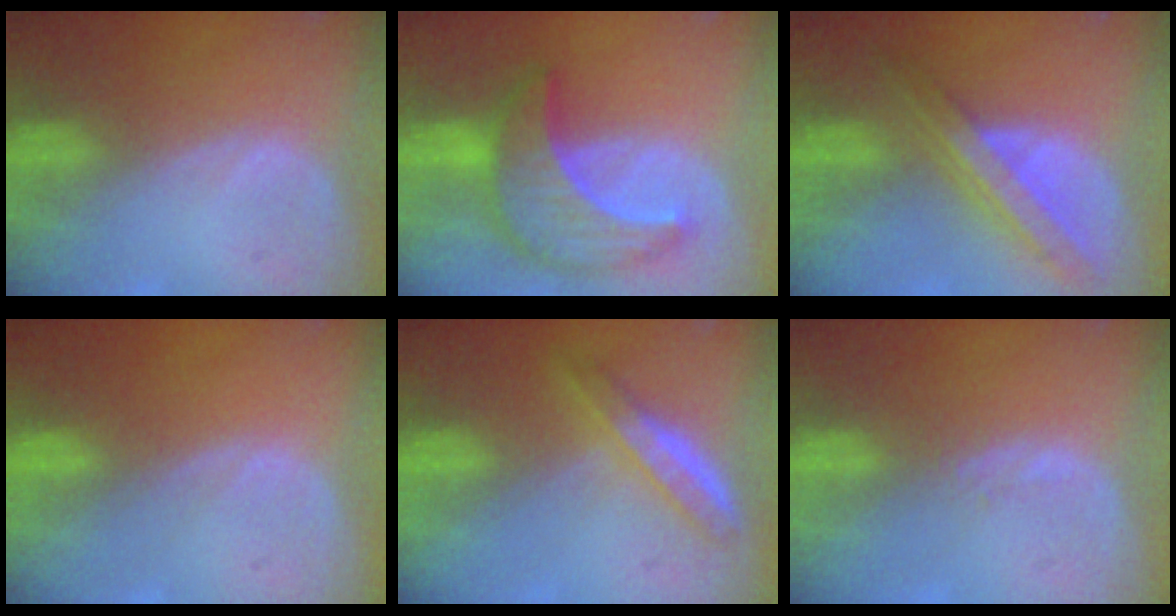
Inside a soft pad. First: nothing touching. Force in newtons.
{"total": 9.7, "press": 9.7, "slide": 0.7}
{"total": 8.3, "press": 7.1, "slide": 4.4}
{"total": 0.0}
{"total": 4.9, "press": 4.5, "slide": 1.9}
{"total": 0.9, "press": 0.8, "slide": 0.4}